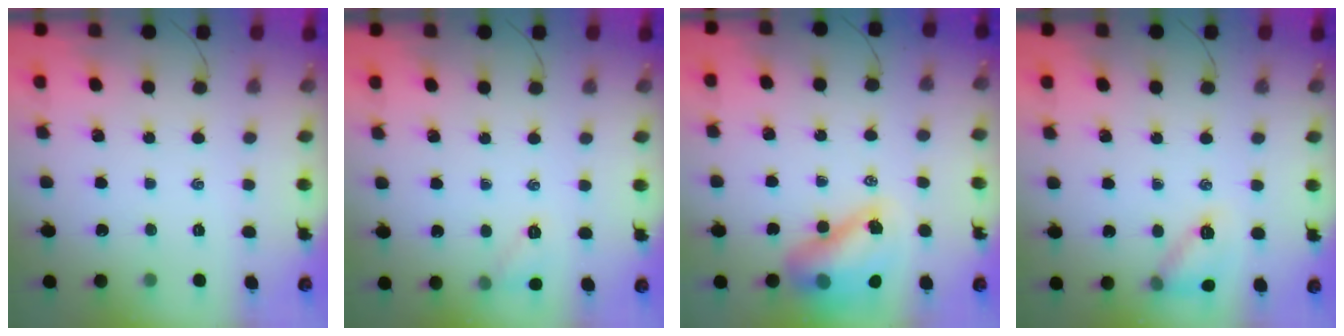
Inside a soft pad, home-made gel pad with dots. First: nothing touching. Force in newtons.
{"total": 6.7, "press": 6.5, "slide": 1.6}
{"total": 13.6, "press": 13.0, "slide": 4.0}
{"total": 10.9, "press": 10.9, "slide": 0.8}